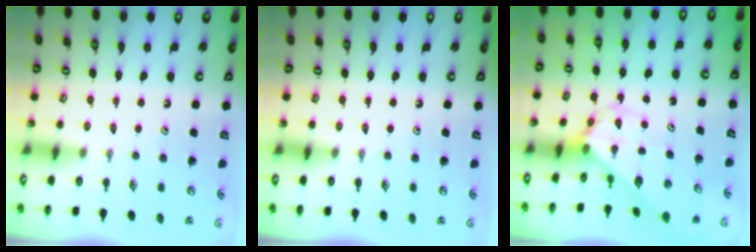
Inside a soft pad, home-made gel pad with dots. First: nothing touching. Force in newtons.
{"total": 0.0}
{"total": 2.7, "press": 2.7, "slide": 0.1}